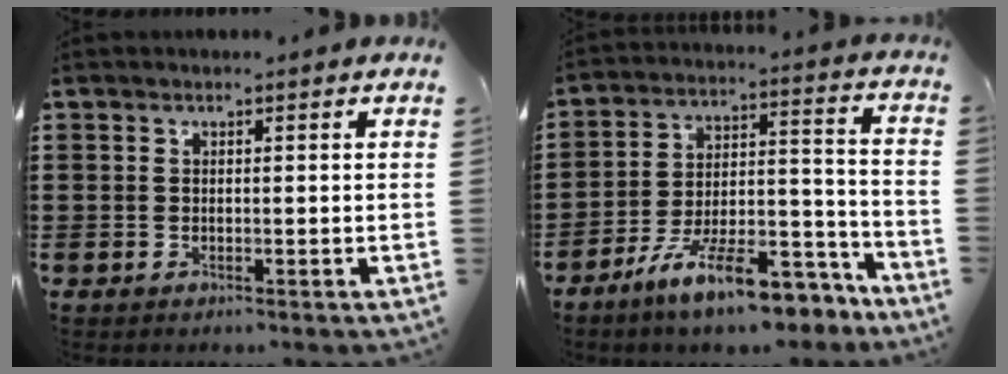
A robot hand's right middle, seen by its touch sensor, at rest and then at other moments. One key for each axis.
{"total": 13.9, "fx": -10.7, "fy": 2.8, "fz": 8.4, "tx": -0.141, "ty": 0.041, "tz": -0.193}